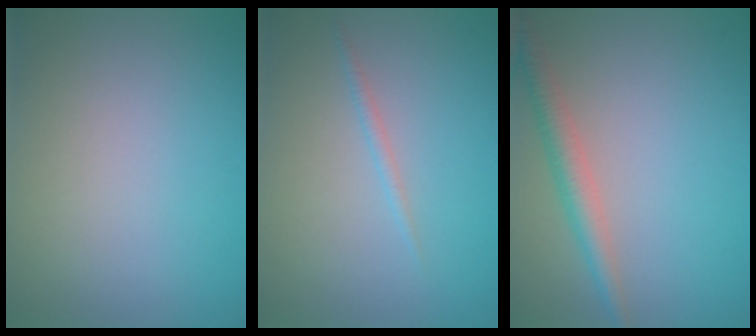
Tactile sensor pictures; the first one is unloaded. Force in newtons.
{"total": 0.8, "press": 0.8, "slide": 0.1}
{"total": 2.9, "press": 2.9, "slide": 0.2}